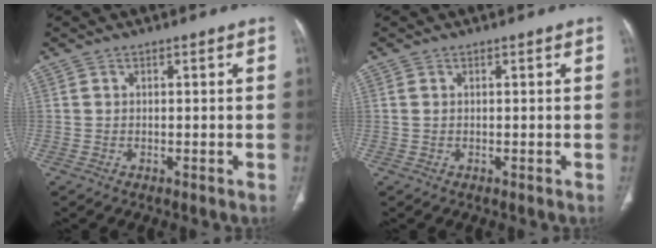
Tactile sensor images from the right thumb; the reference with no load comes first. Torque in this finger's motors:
{"motor_torque": [-0.39, -0.55, 0.03, 0.62, 0.04]}